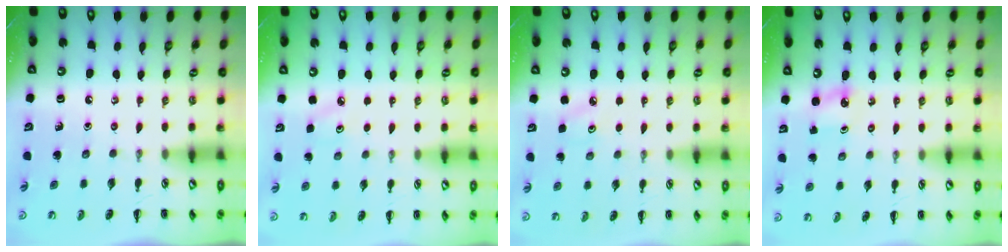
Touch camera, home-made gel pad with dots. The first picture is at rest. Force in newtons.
{"total": 5.8, "press": 5.6, "slide": 1.5}
{"total": 5.8, "press": 5.6, "slide": 1.5}
{"total": 2.2, "press": 2.1, "slide": 0.4}